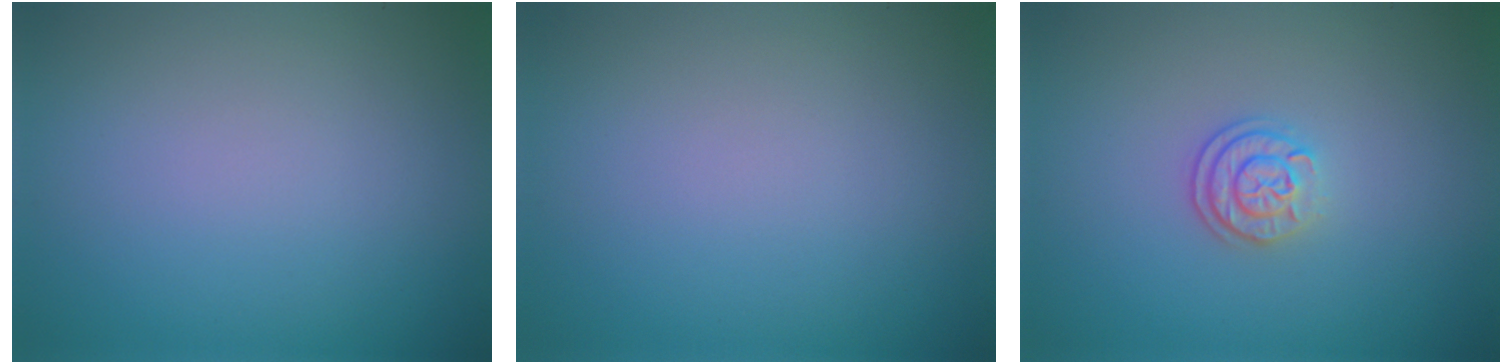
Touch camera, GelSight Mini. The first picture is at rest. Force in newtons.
{"total": 0.0}
{"total": 2.3, "press": 1.9, "slide": 1.2}